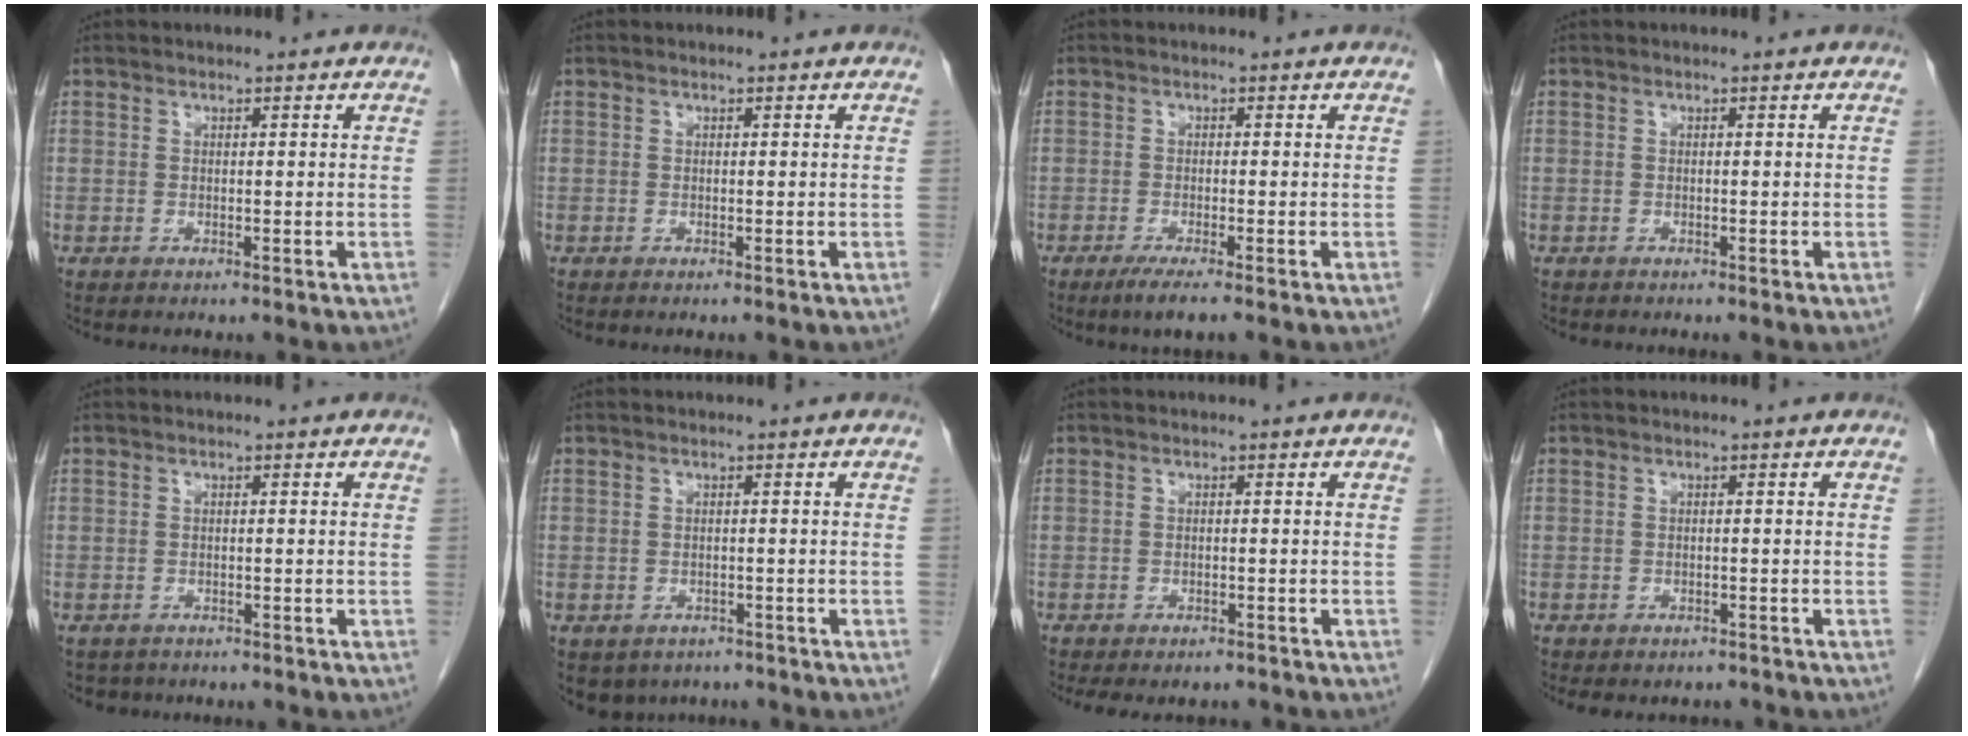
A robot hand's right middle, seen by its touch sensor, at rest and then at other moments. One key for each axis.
{"total": 0.0}
{"total": 2.9, "fx": -1.9, "fy": -0.1, "fz": 2.2, "tx": -0.043, "ty": -0.010, "tz": -0.037}
{"total": 0.0}
{"total": 2.6, "fx": -2.1, "fy": 1.4, "fz": 0.0, "tx": -0.005, "ty": 0.002, "tz": -0.029}
{"total": 5.5, "fx": -4.0, "fy": 3.7, "fz": 1.0, "tx": -0.009, "ty": 0.008, "tz": -0.048}
{"total": 6.6, "fx": -5.8, "fy": 2.5, "fz": 2.0, "tx": -0.021, "ty": -0.003, "tz": -0.072}
{"total": 4.9, "fx": -4.3, "fy": 2.1, "fz": 1.0, "tx": -0.006, "ty": 0.003, "tz": -0.052}